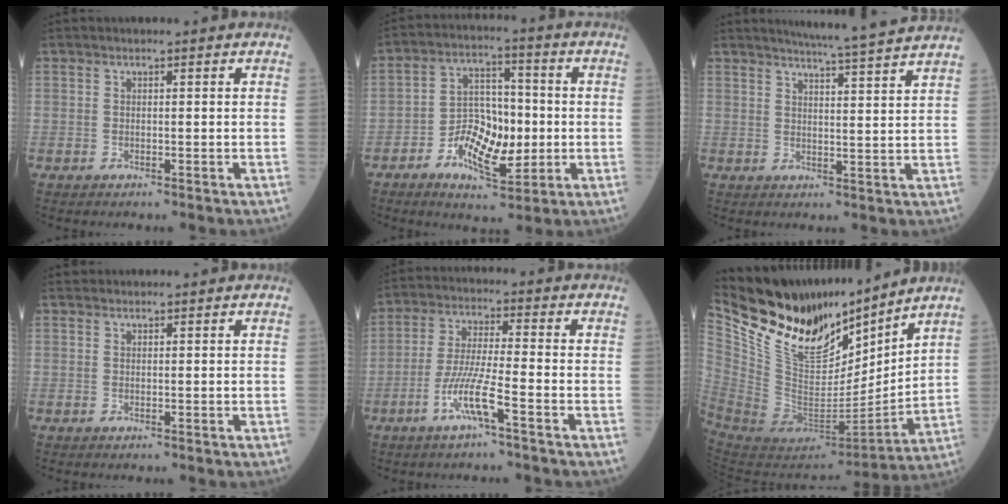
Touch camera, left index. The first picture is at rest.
{"total": 10.2, "force": [-2.7, 5.2, 8.4], "torque": [-0.154, 0.008, -0.045]}
{"total": 9.7, "force": [8.9, -1.7, 3.5], "torque": [-0.059, -0.014, 0.109]}
{"total": 0.8, "force": [0.7, 0.1, -0.1], "torque": [-0.007, 0.014, 0.017]}
{"total": 7.5, "force": [-4.0, -0.5, 6.2], "torque": [-0.128, -0.004, -0.081]}
{"total": 22.0, "force": [18.6, 6.9, 9.5], "torque": [-0.204, -0.014, 0.348]}